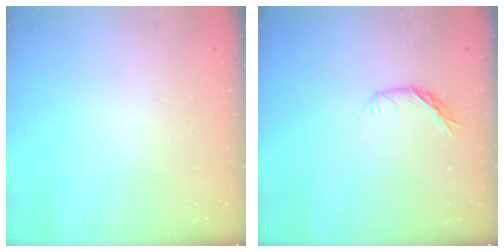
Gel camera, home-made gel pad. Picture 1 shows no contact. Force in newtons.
{"total": 6.4, "press": 6.4, "slide": 0.9}